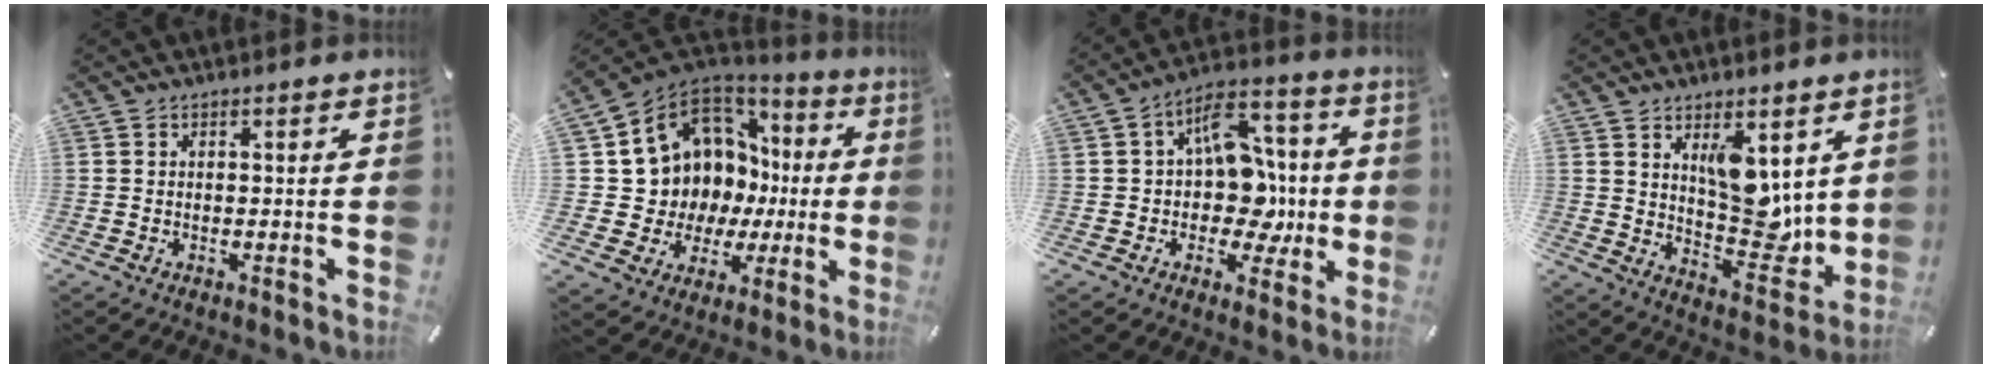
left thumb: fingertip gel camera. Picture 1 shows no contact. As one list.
[{"total": 11.4, "force": [4.0, 10.4, 2.4], "torque": [-0.057, -0.063, 0.098]}, {"total": 14.5, "force": [1.0, 11.3, 9.0], "torque": [-0.118, -0.001, 0.029]}, {"total": 11.6, "force": [4.0, 7.6, 7.7], "torque": [-0.073, -0.039, 0.079]}]